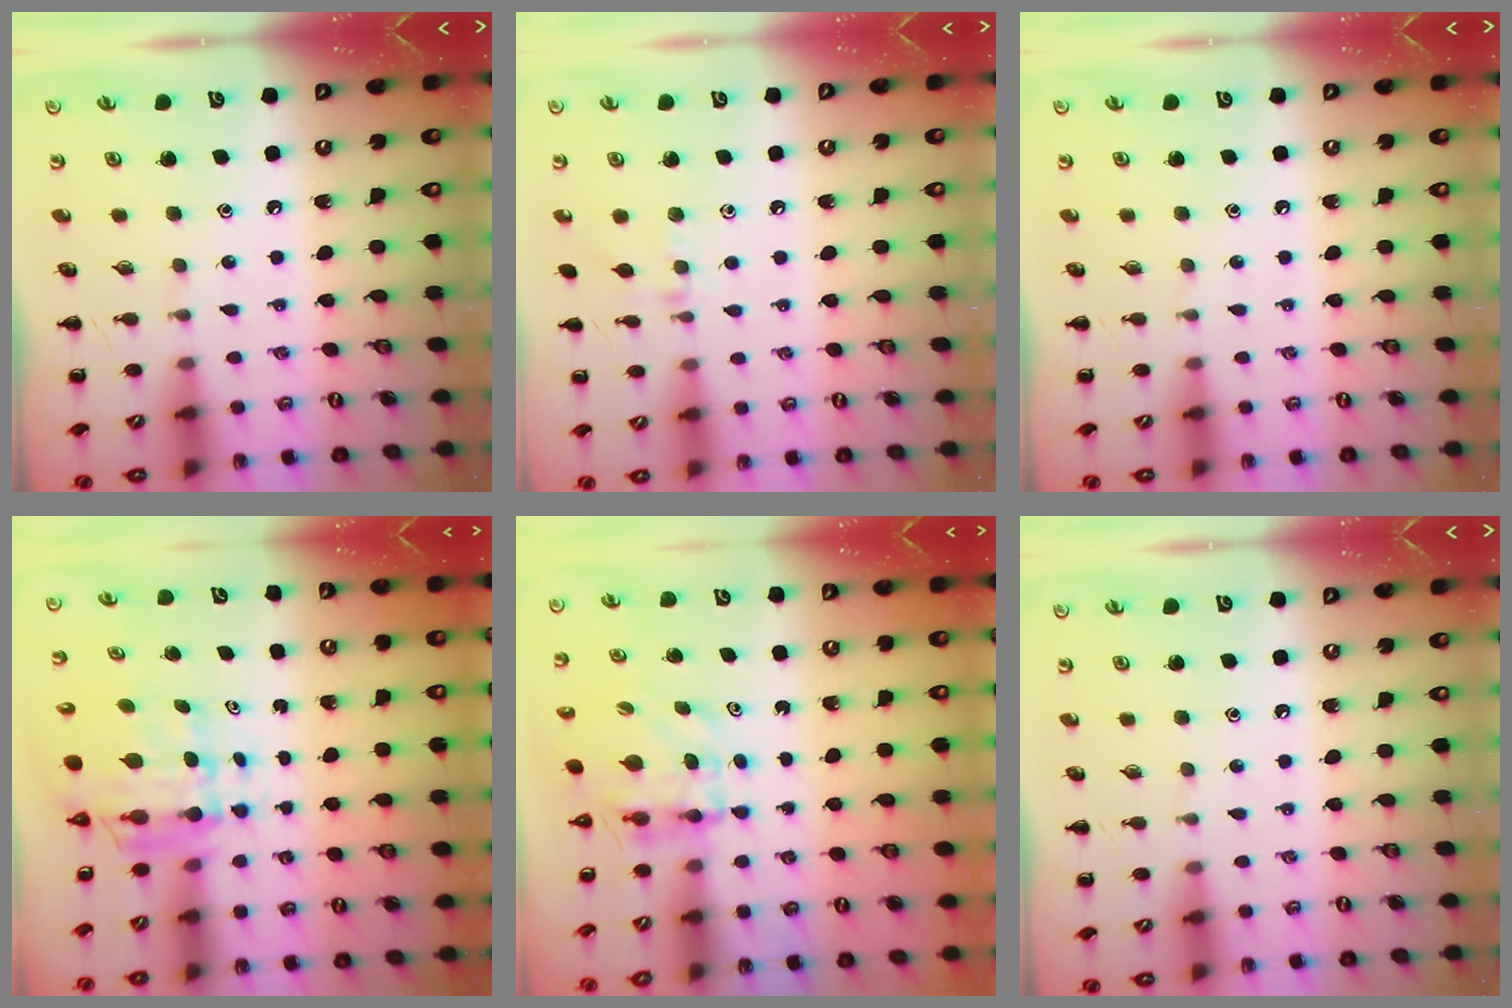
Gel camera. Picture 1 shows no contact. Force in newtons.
{"total": 6.4, "press": 6.1, "slide": 1.8}
{"total": 0.0}
{"total": 5.8, "press": 5.3, "slide": 2.3}
{"total": 4.1, "press": 4.1, "slide": 0.0}
{"total": 0.0}